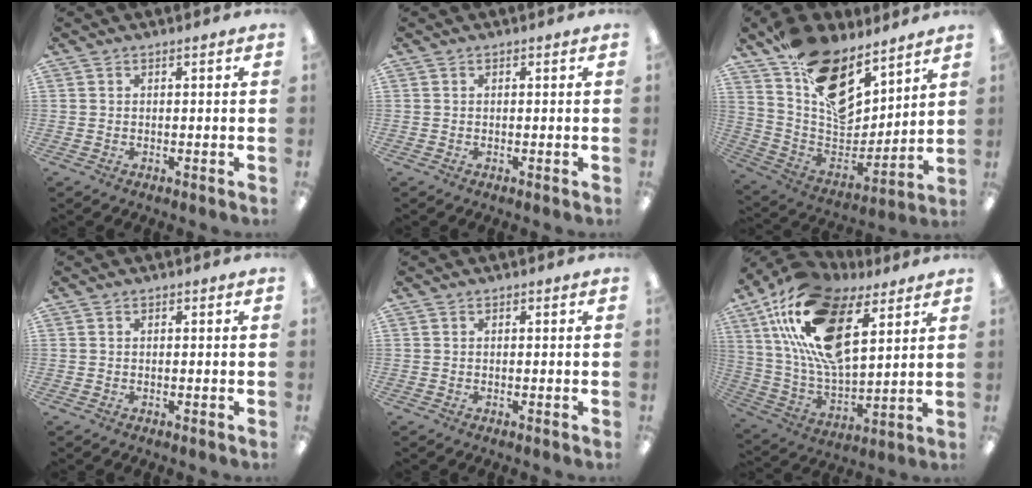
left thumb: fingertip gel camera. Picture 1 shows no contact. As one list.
[{"total": 0.0}, {"total": 20.2, "force": [12.4, 10.6, 12.0], "torque": [-0.203, -0.077, 0.230]}, {"total": 0.0}, {"total": 0.0}, {"total": 23.5, "force": [10.9, 11.7, 17.3], "torque": [-0.350, -0.040, 0.195]}]